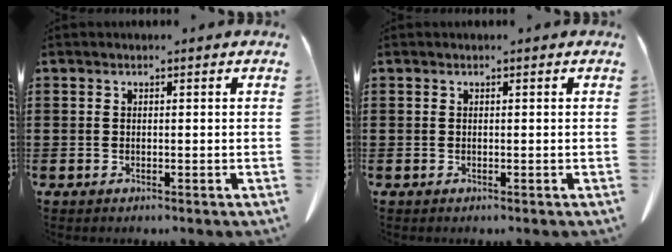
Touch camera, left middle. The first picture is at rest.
{"total": 0.0}